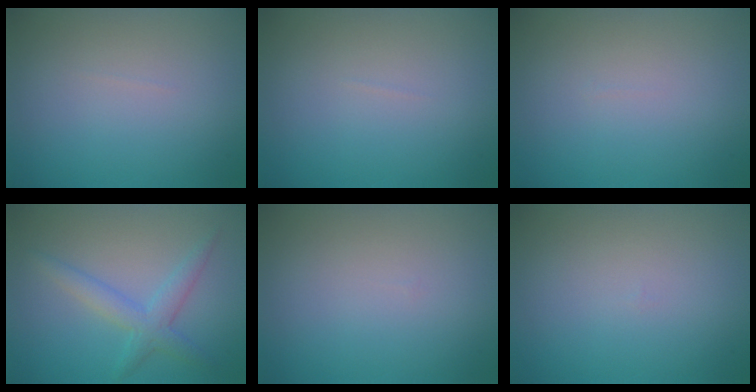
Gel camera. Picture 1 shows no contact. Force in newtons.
{"total": 0.0}
{"total": 0.0}
{"total": 2.8, "press": 2.8, "slide": 0.1}
{"total": 0.0}
{"total": 0.0}